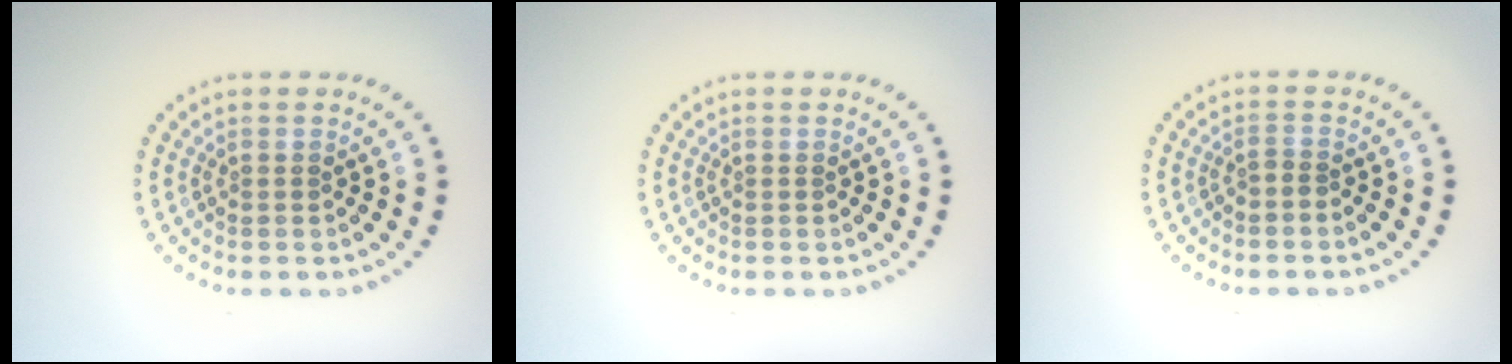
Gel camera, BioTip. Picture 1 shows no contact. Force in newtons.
{"total": 0.0}
{"total": 0.5, "press": 0.3, "slide": 0.4}